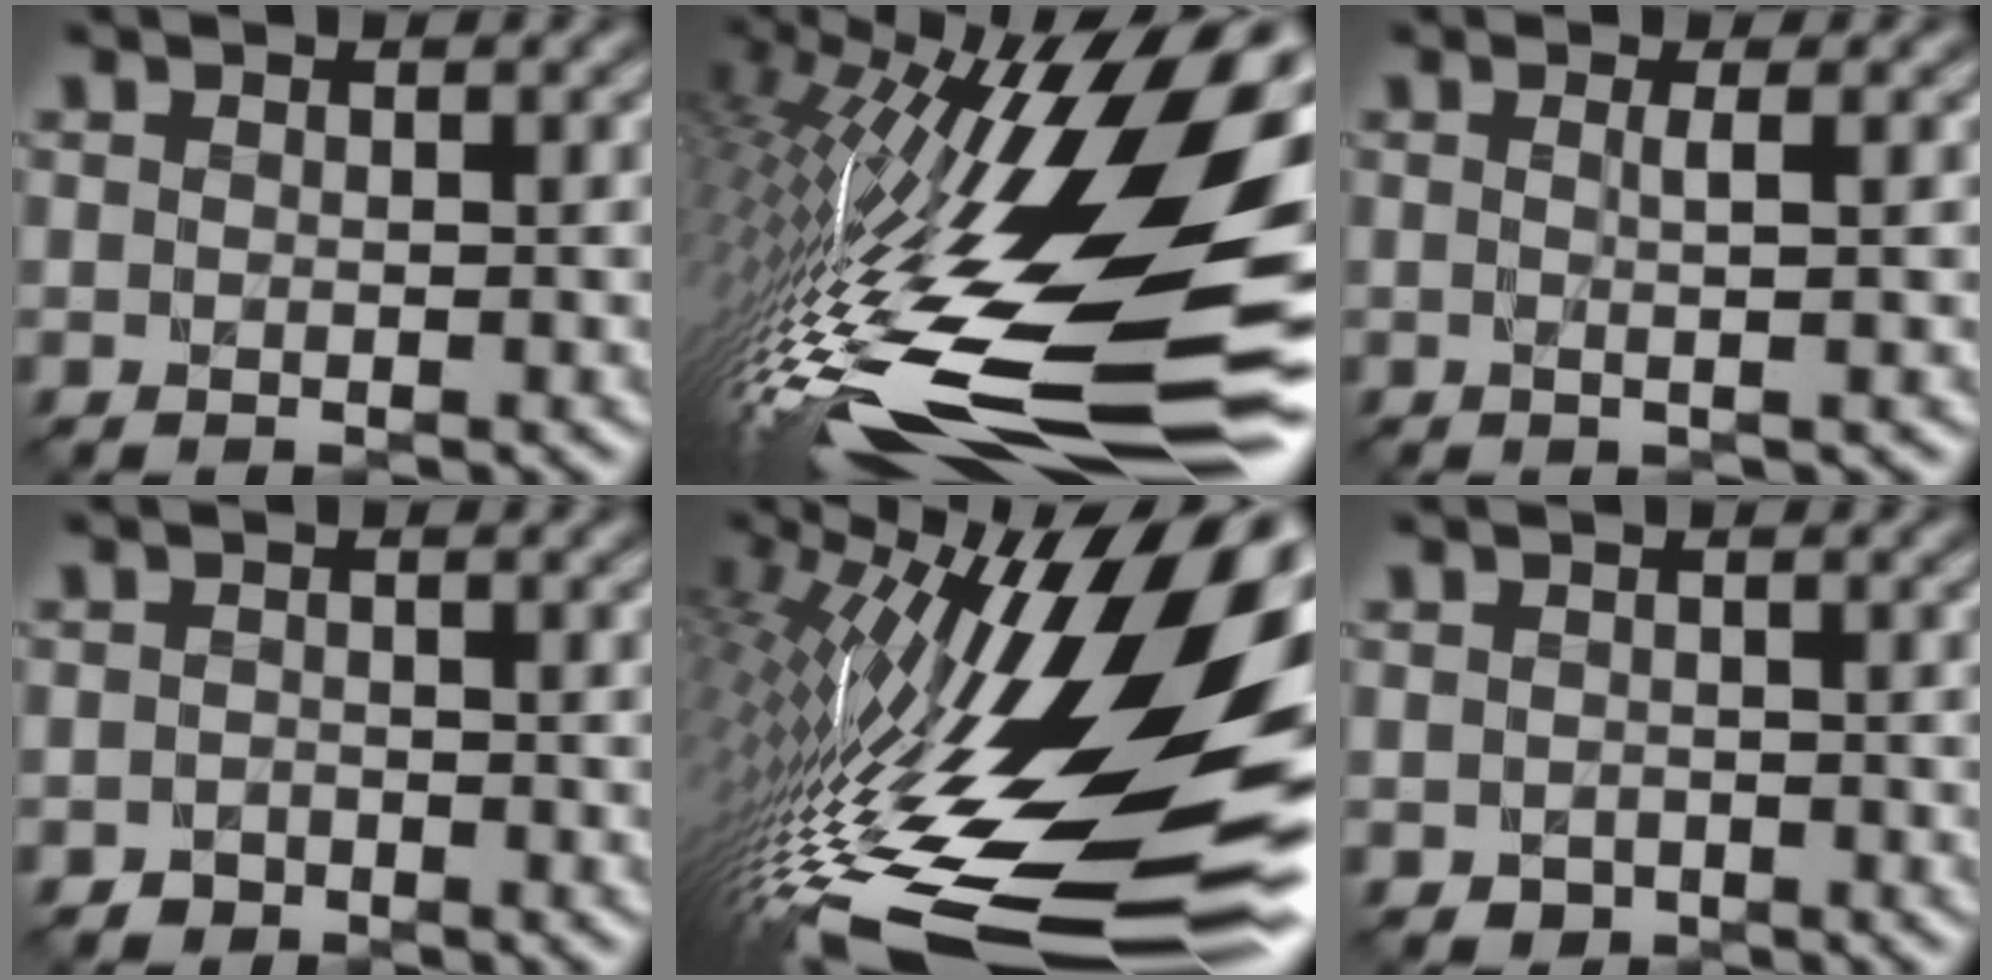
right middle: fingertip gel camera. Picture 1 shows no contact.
{"total": 20.1, "force": [-2.6, 6.6, 18.8], "torque": [-0.339, -0.010, -0.062]}
{"total": 1.7, "force": [0.2, 0.3, 1.7], "torque": [-0.031, 0.002, -0.010]}
{"total": 0.9, "force": [-0.6, 0.4, -0.6], "torque": [0.011, -0.001, -0.013]}
{"total": 19.8, "force": [-0.5, 6.7, 18.6], "torque": [-0.322, -0.014, -0.029]}
{"total": 0.7, "force": [-0.4, 0.6, -0.3], "torque": [0.003, -0.004, -0.006]}